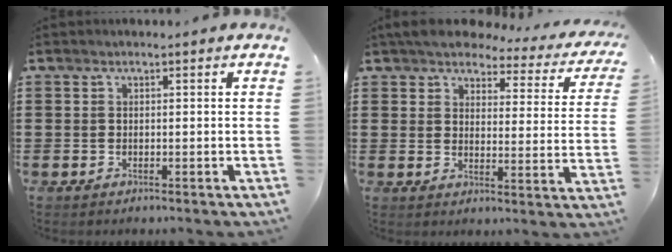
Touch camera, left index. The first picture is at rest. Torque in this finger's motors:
{"motor_torque": [1.50, -0.64, 1.05, 0.04]}